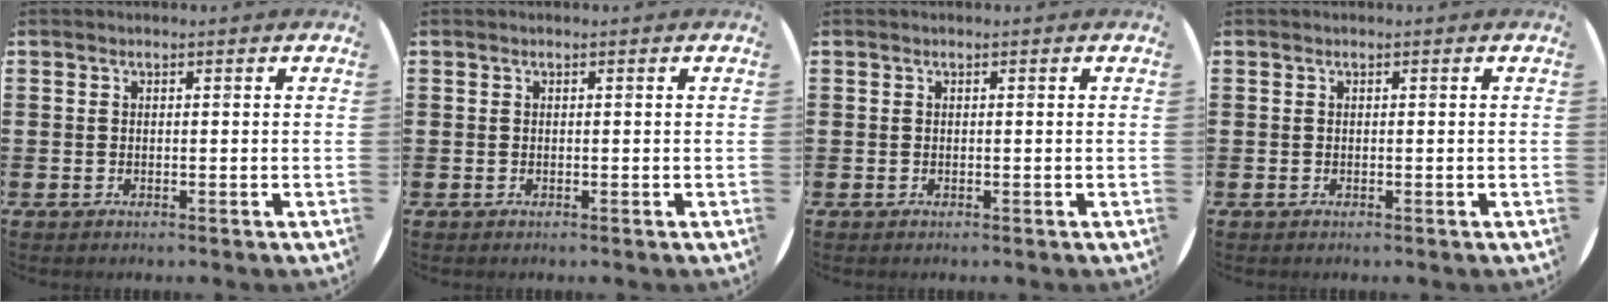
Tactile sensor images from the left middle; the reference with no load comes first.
{"total": 0.0}
{"total": 0.0}
{"total": 0.0}